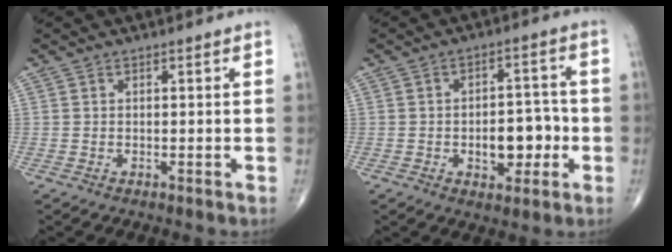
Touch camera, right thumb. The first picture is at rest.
{"total": 8.7, "force": [-2.0, 5.2, 6.8], "torque": [-0.064, 0.022, -0.025]}